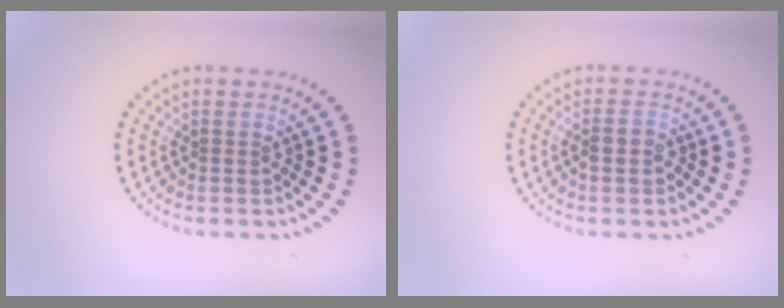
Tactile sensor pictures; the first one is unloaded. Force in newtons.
{"total": 1.9, "press": 1.8, "slide": 0.6}